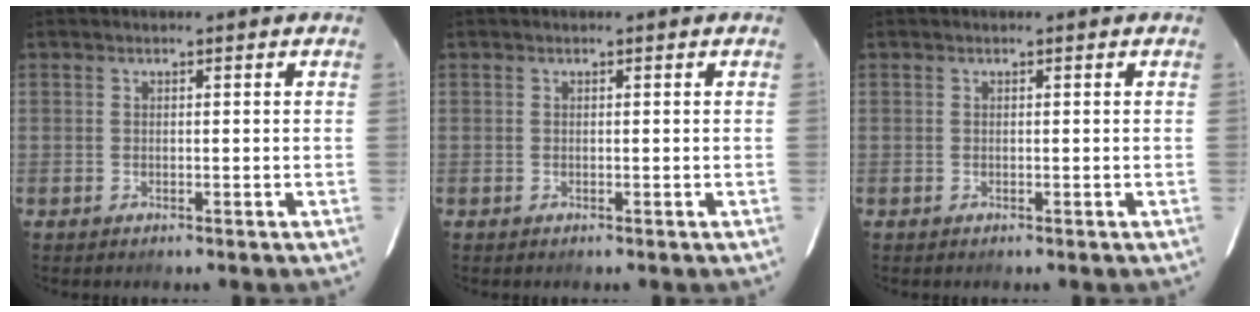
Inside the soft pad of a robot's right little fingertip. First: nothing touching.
{"total": 0.0}
{"total": 0.0}